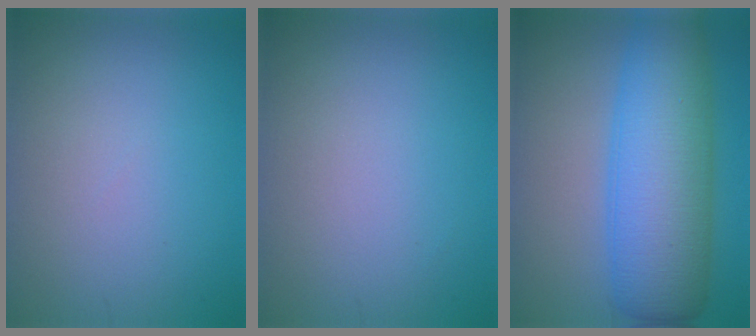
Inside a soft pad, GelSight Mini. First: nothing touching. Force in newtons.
{"total": 0.0}
{"total": 10.8, "press": 10.8, "slide": 0.2}